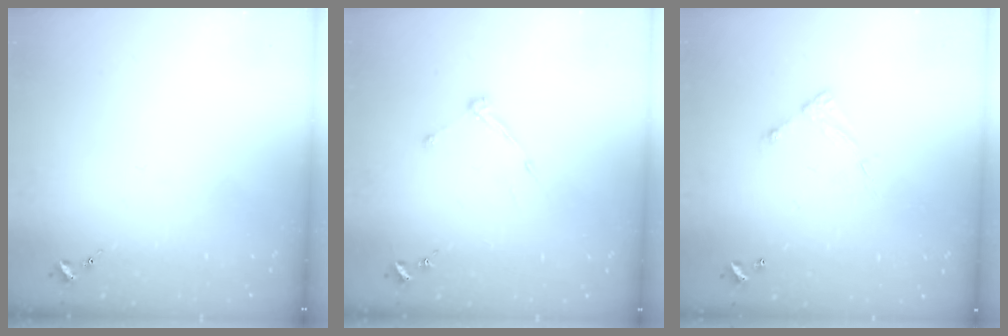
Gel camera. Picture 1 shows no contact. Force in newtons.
{"total": 6.2, "press": 6.2, "slide": 0.5}
{"total": 5.3, "press": 5.3, "slide": 0.4}